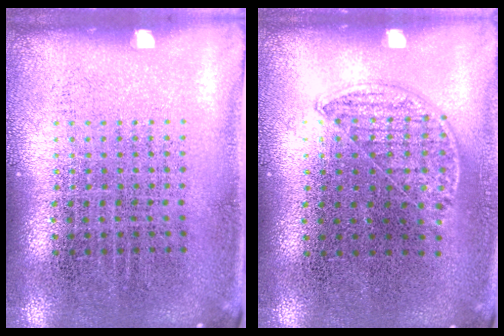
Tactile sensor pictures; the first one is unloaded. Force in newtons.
{"total": 0.8, "press": 0.6, "slide": 0.4}